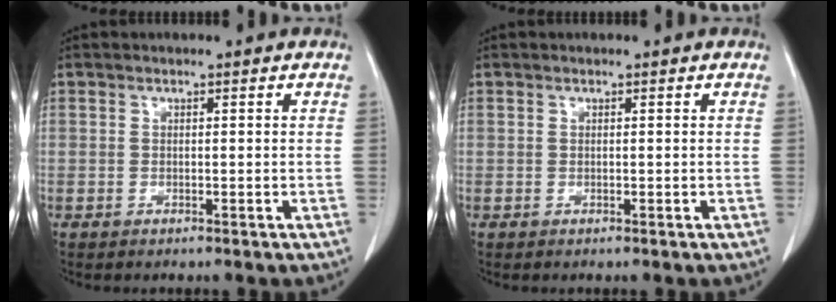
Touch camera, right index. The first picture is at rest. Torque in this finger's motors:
{"motor_torque": [0.00, 0.00, 0.00, 0.00]}